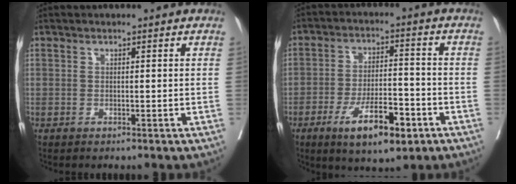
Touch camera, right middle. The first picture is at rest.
{"total": 10.1, "force": [-5.2, 3.5, 8.0], "torque": [-0.139, -0.003, -0.079]}